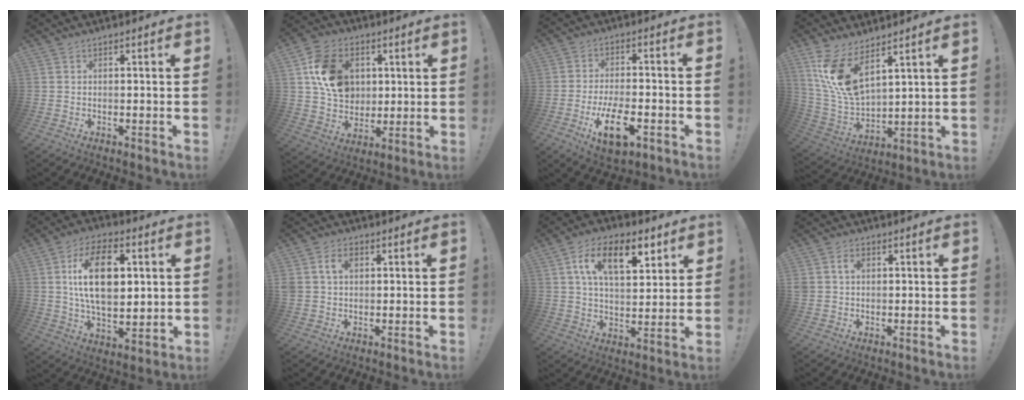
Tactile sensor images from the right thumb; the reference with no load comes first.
{"total": 16.1, "force": [3.7, 13.0, 8.9], "torque": [-0.128, -0.002, 0.081]}
{"total": 12.2, "force": [-5.8, 5.5, 9.2], "torque": [-0.154, 0.017, -0.100]}
{"total": 13.9, "force": [8.8, 5.5, 9.3], "torque": [-0.199, -0.061, 0.164]}
{"total": 19.4, "force": [4.1, 11.3, 15.2], "torque": [-0.266, -0.002, 0.062]}
{"total": 5.9, "force": [1.8, 4.3, 3.6], "torque": [-0.071, 0.009, 0.032]}
{"total": 15.3, "force": [6.7, 7.6, 11.4], "torque": [-0.185, -0.007, 0.116]}
{"total": 3.7, "force": [1.1, 2.8, 2.2], "torque": [-0.035, 0.006, 0.018]}